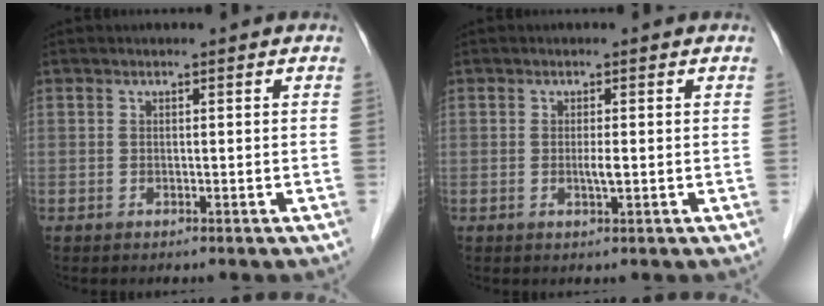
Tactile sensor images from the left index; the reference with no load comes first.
{"total": 1.4, "force": [-0.2, -0.1, 1.4], "torque": [-0.029, -0.003, -0.002]}